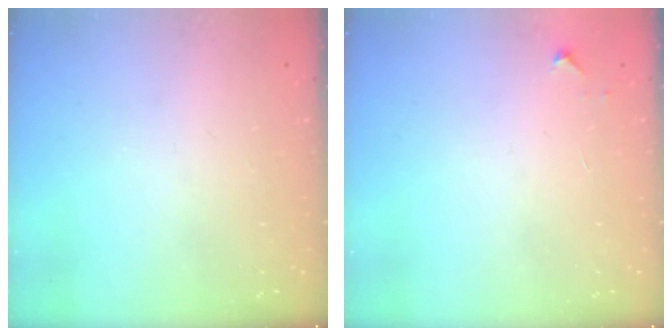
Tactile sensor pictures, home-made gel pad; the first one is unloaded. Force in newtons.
{"total": 3.3, "press": 3.2, "slide": 0.4}